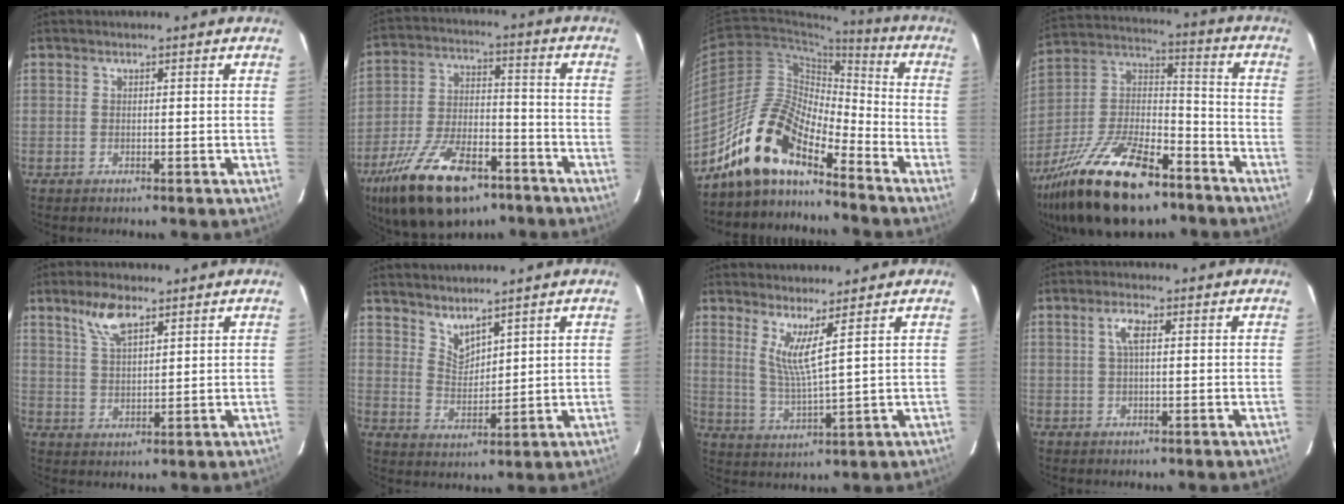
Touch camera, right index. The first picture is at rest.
{"total": 20.4, "force": [-13.1, 9.3, 12.6], "torque": [-0.250, -0.014, -0.213]}
{"total": 14.1, "force": [-11.6, 4.4, 6.8], "torque": [-0.124, 0.011, -0.233]}
{"total": 27.6, "force": [-17.6, 11.7, 17.8], "torque": [-0.360, -0.011, -0.292]}
{"total": 6.4, "force": [4.2, 2.4, 4.2], "torque": [-0.079, 0.008, 0.084]}
{"total": 4.9, "force": [4.3, 1.6, 1.8], "torque": [-0.026, -0.005, 0.085]}
{"total": 5.7, "force": [3.5, -0.5, 4.5], "torque": [-0.086, -0.014, 0.067]}
{"total": 3.0, "force": [0.8, 1.0, 2.7], "torque": [-0.056, 0.008, 0.015]}